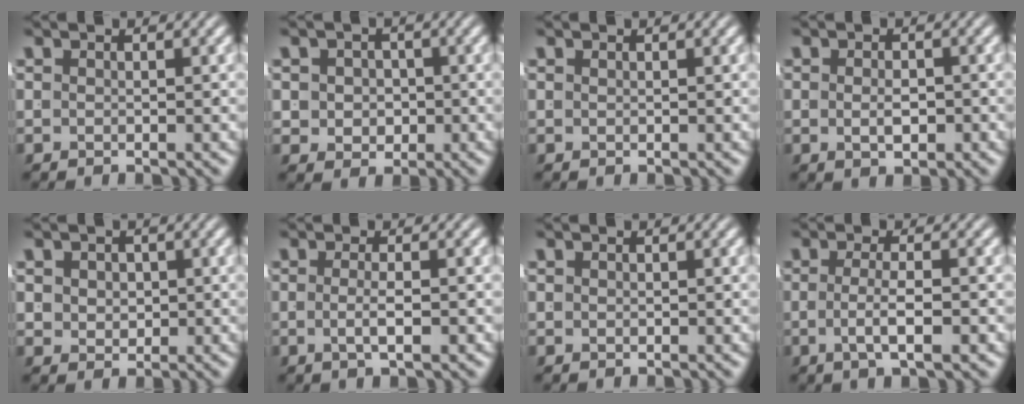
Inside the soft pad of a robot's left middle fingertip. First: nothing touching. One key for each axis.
{"total": 3.8, "fx": -0.3, "fy": 3.4, "fz": 1.7, "tx": -0.030, "ty": -0.013, "tz": 0.001}
{"total": 0.6, "fx": 0.2, "fy": -0.5, "fz": -0.1, "tx": 0.007, "ty": -0.002, "tz": 0.007}
{"total": 1.6, "fx": -0.5, "fy": 0.6, "fz": 1.4, "tx": -0.020, "ty": -0.006, "tz": -0.004}
{"total": 2.1, "fx": 0.5, "fy": 1.6, "fz": 1.1, "tx": -0.024, "ty": -0.013, "tz": 0.020}
{"total": 2.0, "fx": -1.0, "fy": -0.4, "fz": 1.7, "tx": -0.029, "ty": -0.009, "tz": -0.012}
{"total": 0.0}
{"total": 2.9, "fx": -1.1, "fy": -0.1, "fz": 2.6, "tx": -0.041, "ty": -0.009, "tz": -0.014}